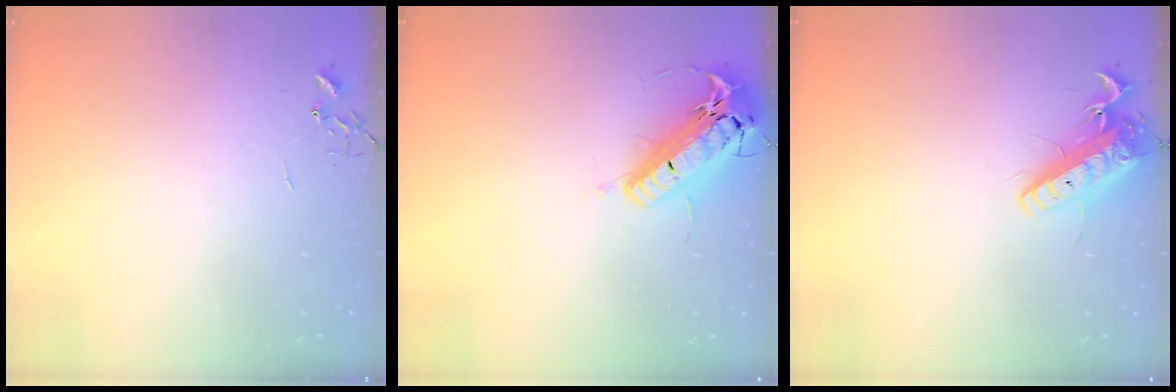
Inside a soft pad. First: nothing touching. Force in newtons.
{"total": 22.0, "press": 21.5, "slide": 4.5}
{"total": 13.9, "press": 13.7, "slide": 2.5}